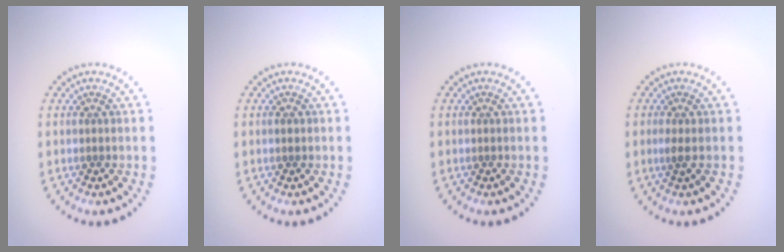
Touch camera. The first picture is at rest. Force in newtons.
{"total": 0.5, "press": 0.5, "slide": 0.1}
{"total": 0.0}
{"total": 1.0, "press": 0.8, "slide": 0.6}